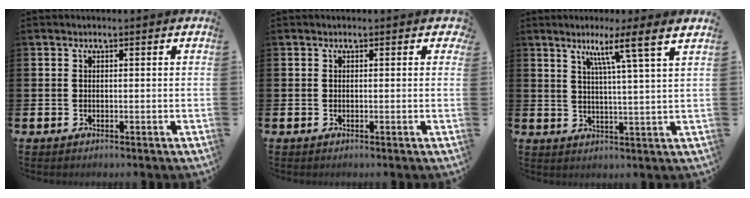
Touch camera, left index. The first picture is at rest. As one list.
[{"total": 0.7, "force": [0.0, 0.5, 0.4], "torque": [0.001, 0.005, -0.005]}, {"total": 6.7, "force": [4.5, -0.8, 4.9], "torque": [-0.094, -0.024, 0.068]}]